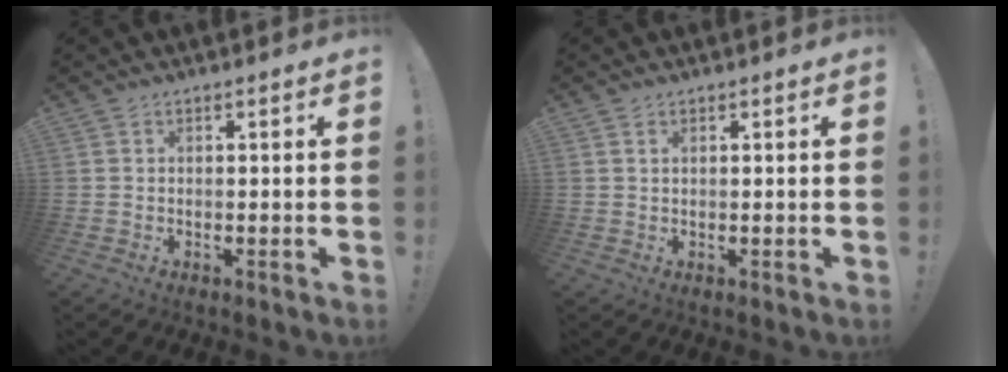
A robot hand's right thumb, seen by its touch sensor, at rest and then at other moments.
{"total": 1.0, "force": [0.5, 0.3, 0.7], "torque": [-0.012, 0.000, 0.009]}